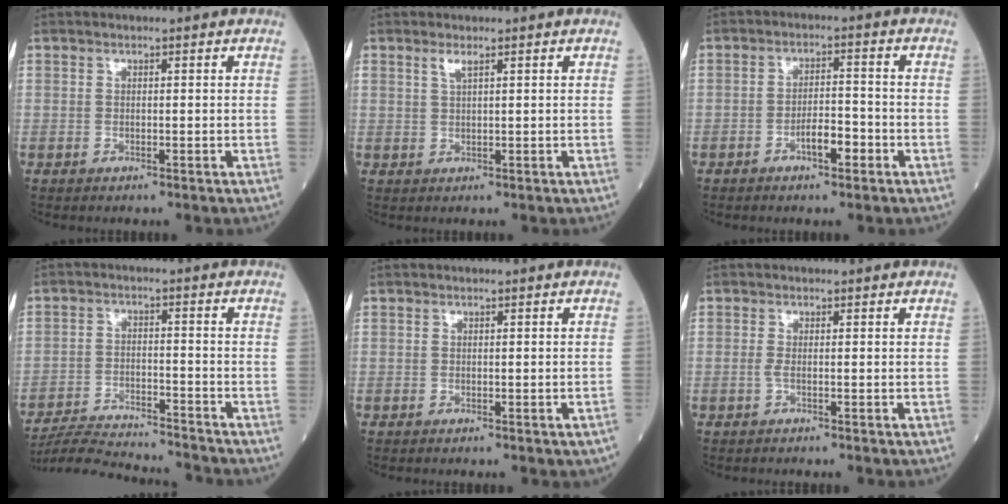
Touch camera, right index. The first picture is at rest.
{"total": 1.5, "force": [1.0, 0.1, 1.2], "torque": [-0.029, 0.000, 0.021]}
{"total": 4.2, "force": [-2.2, 1.2, 3.3], "torque": [-0.053, 0.006, -0.039]}
{"total": 13.0, "force": [-12.6, 0.2, 3.1], "torque": [-0.052, -0.003, -0.201]}
{"total": 0.6, "force": [-0.3, 0.0, 0.5], "torque": [-0.010, -0.002, -0.001]}
{"total": 0.7, "force": [-0.4, -0.1, 0.6], "torque": [-0.014, 0.000, -0.010]}